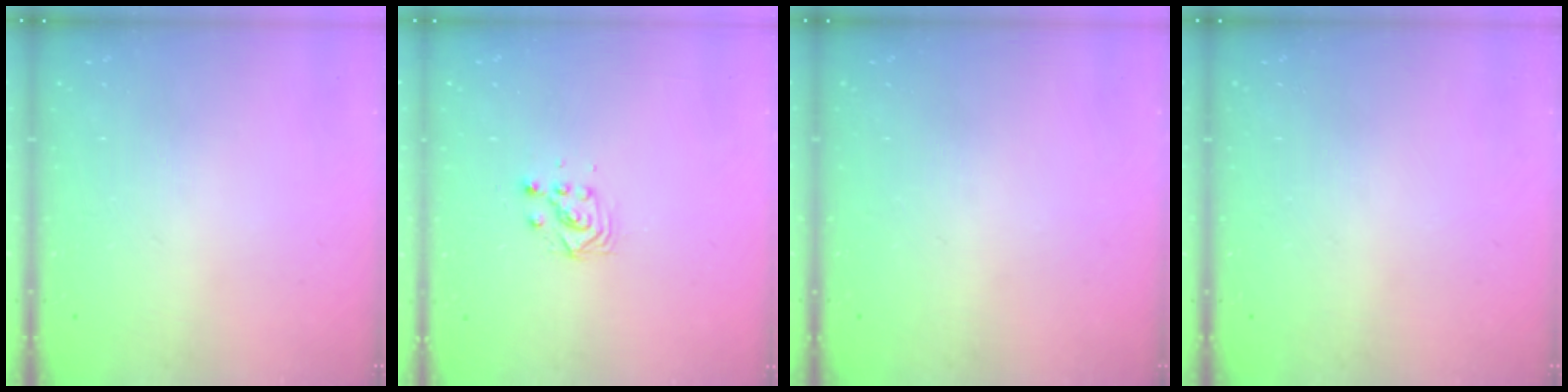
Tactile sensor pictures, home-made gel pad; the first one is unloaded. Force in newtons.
{"total": 3.6, "press": 3.6, "slide": 0.1}
{"total": 0.0}
{"total": 0.0}